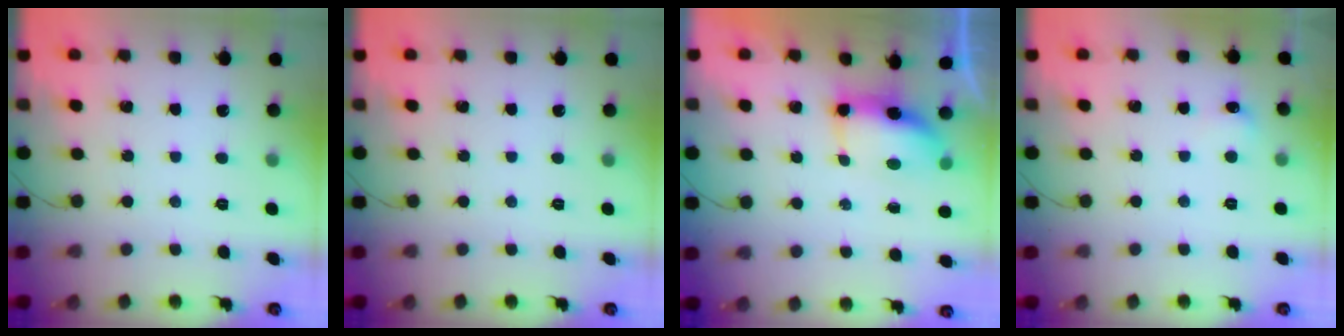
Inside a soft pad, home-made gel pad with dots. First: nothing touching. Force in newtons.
{"total": 0.0}
{"total": 7.0, "press": 6.9, "slide": 1.1}
{"total": 4.8, "press": 4.6, "slide": 1.4}